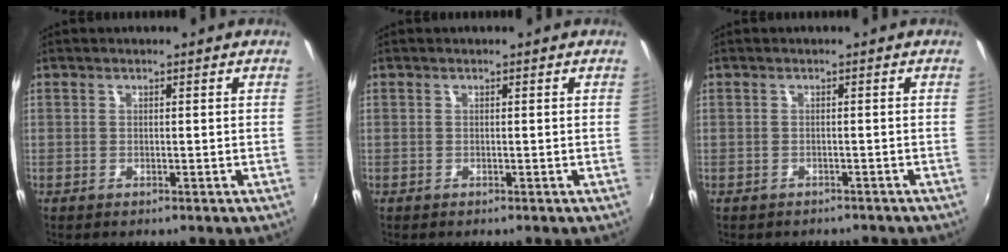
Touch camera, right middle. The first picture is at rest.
{"total": 0.0}
{"total": 1.9, "force": [-1.4, 1.2, 0.3], "torque": [-0.012, -0.003, -0.018]}